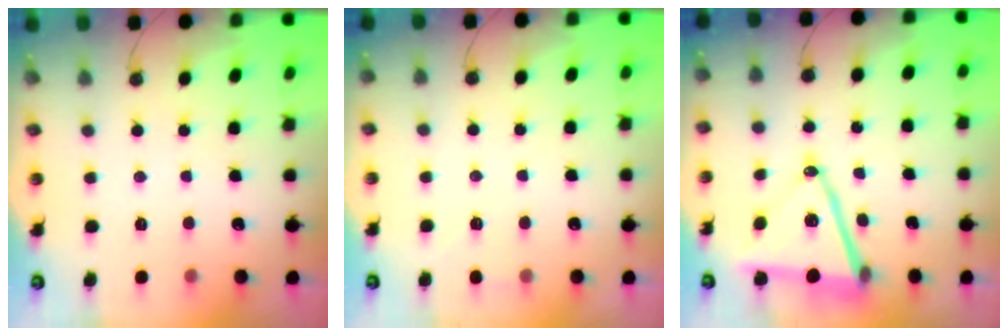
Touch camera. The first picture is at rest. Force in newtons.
{"total": 2.7, "press": 2.6, "slide": 0.8}
{"total": 15.3, "press": 14.9, "slide": 3.7}